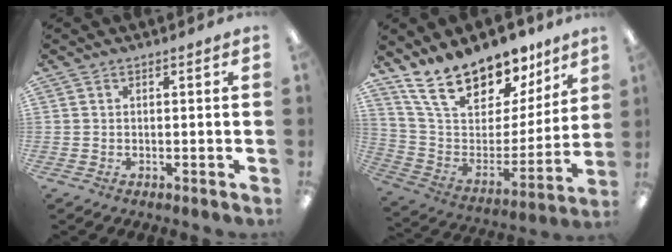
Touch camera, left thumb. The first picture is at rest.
{"total": 12.1, "force": [11.4, 4.3, -0.1], "torque": [-0.016, -0.118, 0.208]}